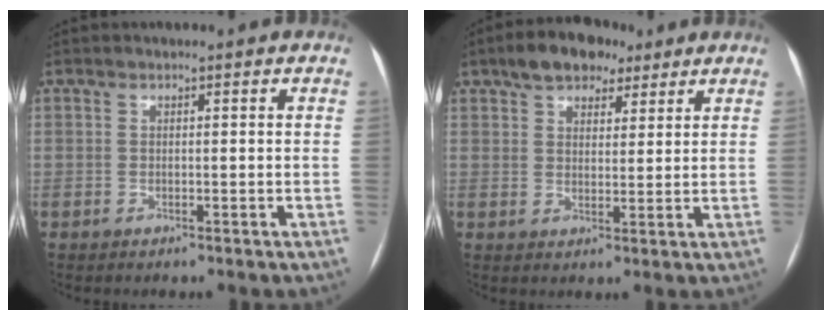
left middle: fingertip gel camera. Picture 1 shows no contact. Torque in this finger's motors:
{"motor_torque": [0.54, -0.49, 0.09, 0.05]}